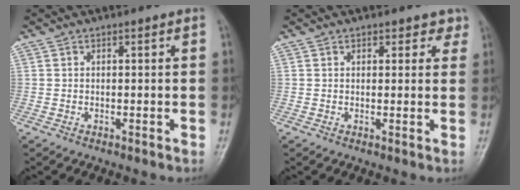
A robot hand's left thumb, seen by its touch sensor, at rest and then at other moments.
{"total": 2.7, "force": [1.9, 1.8, 0.7], "torque": [0.025, -0.006, 0.017]}